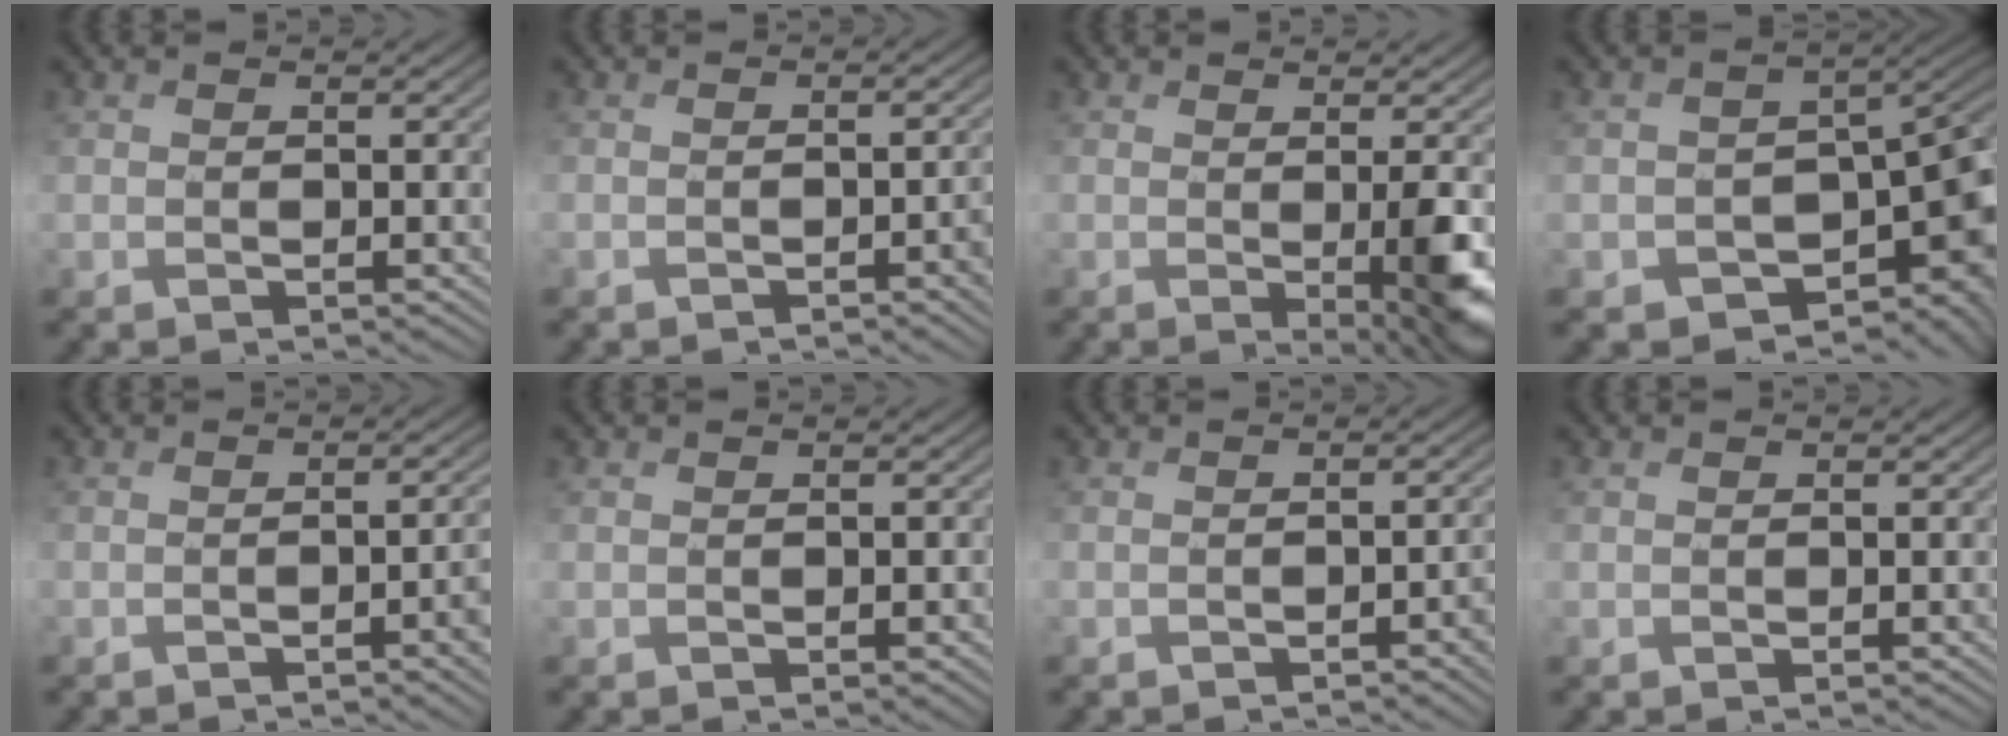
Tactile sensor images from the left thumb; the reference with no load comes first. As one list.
[{"total": 2.1, "force": [-1.0, 0.5, 1.8], "torque": [-0.024, 0.002, -0.018]}, {"total": 4.7, "force": [-0.1, 1.0, 4.6], "torque": [-0.063, -0.004, -0.005]}, {"total": 11.5, "force": [-3.2, 8.3, 7.4], "torque": [-0.094, -0.043, -0.048]}, {"total": 4.0, "force": [-1.0, 1.1, 3.8], "torque": [-0.046, 0.002, -0.017]}, {"total": 0.6, "force": [-0.2, 0.4, 0.4], "torque": [-0.009, -0.004, -0.003]}, {"total": 1.9, "force": [-1.0, 0.4, 1.5], "torque": [-0.020, 0.003, -0.017]}, {"total": 0.0}]